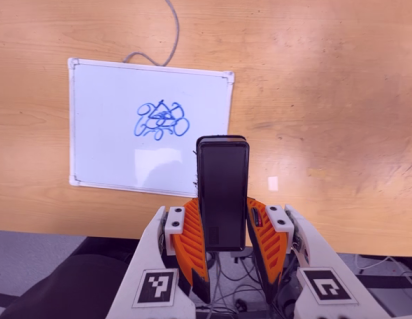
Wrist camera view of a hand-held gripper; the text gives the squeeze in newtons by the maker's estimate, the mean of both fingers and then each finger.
{"total": 6.1, "left": 4.5, "right": 7.8}